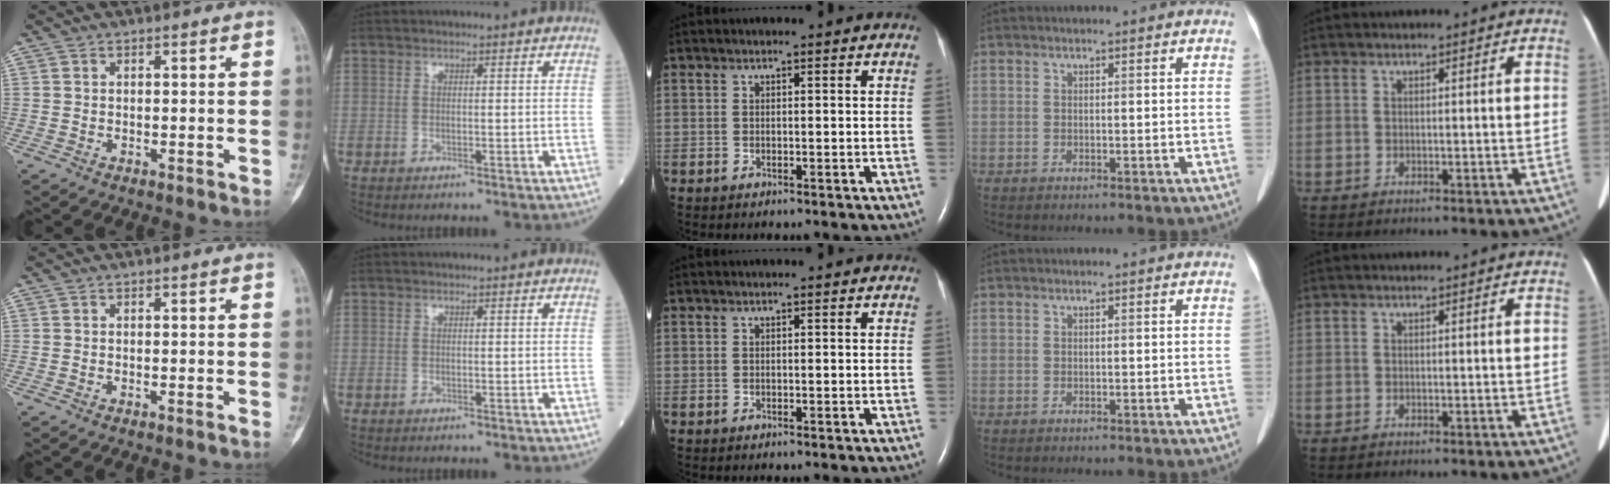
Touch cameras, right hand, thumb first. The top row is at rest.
{}